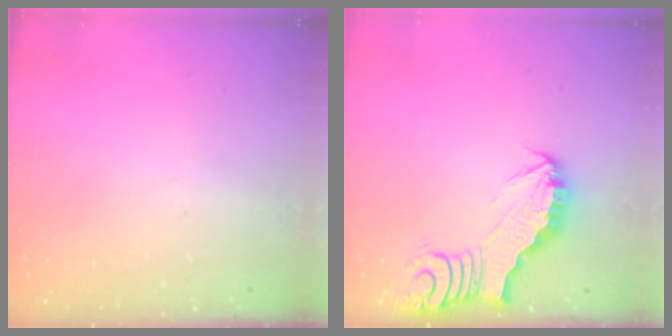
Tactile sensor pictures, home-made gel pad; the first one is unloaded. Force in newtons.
{"total": 3.2, "press": 3.2, "slide": 0.5}